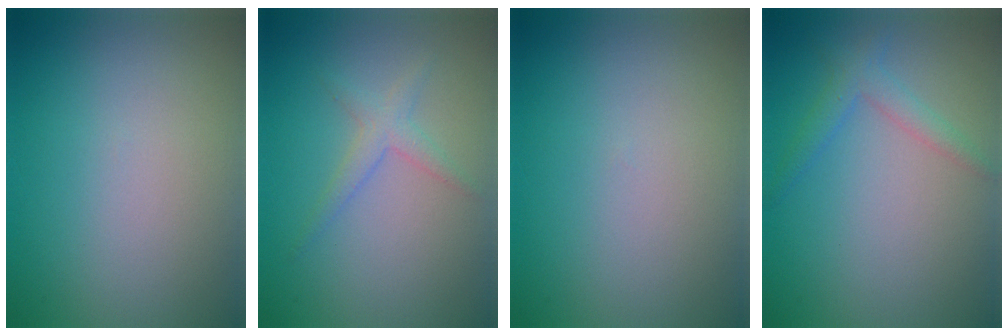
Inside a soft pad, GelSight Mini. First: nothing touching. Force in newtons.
{"total": 1.8, "press": 1.8, "slide": 0.0}
{"total": 0.0}
{"total": 2.0, "press": 2.0, "slide": 0.1}